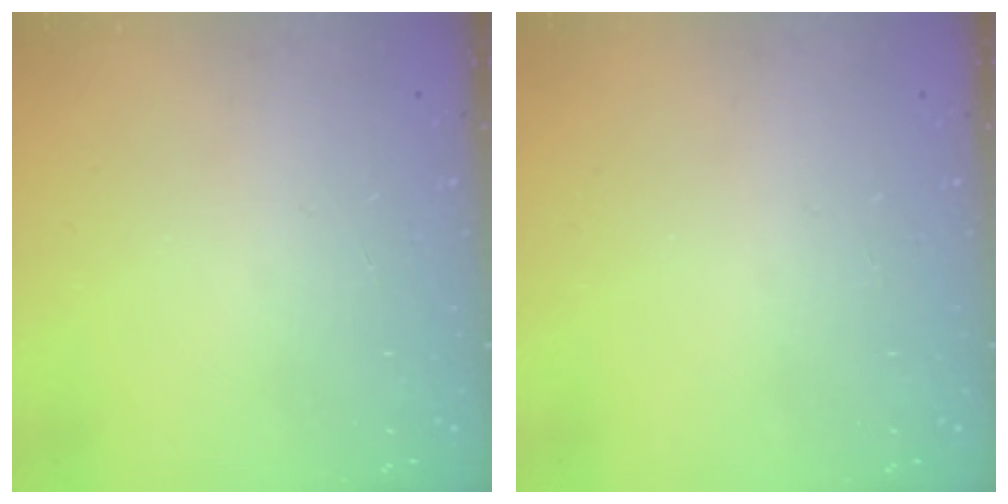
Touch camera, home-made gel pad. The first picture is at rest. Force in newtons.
{"total": 0.0}